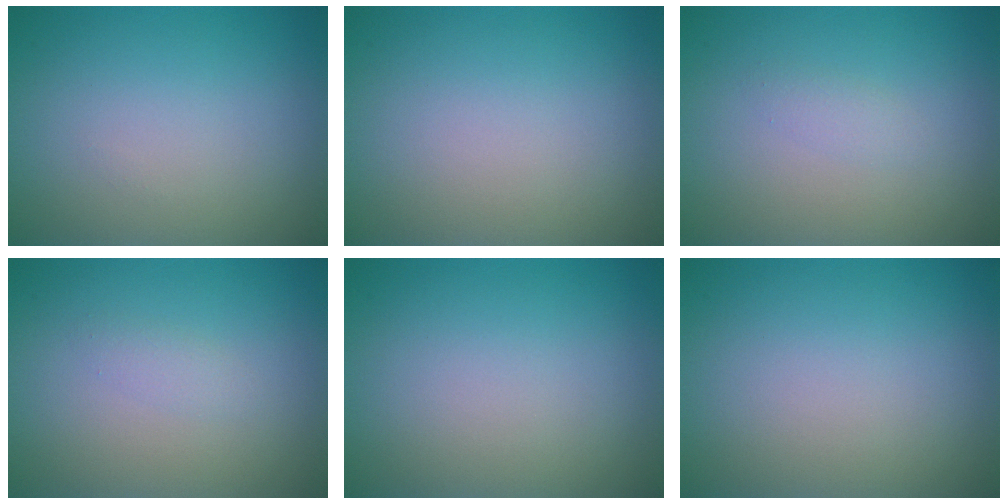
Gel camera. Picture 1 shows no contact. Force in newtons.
{"total": 0.0}
{"total": 0.8, "press": 0.8, "slide": 0.0}
{"total": 0.8, "press": 0.8, "slide": 0.0}
{"total": 0.0}
{"total": 0.0}